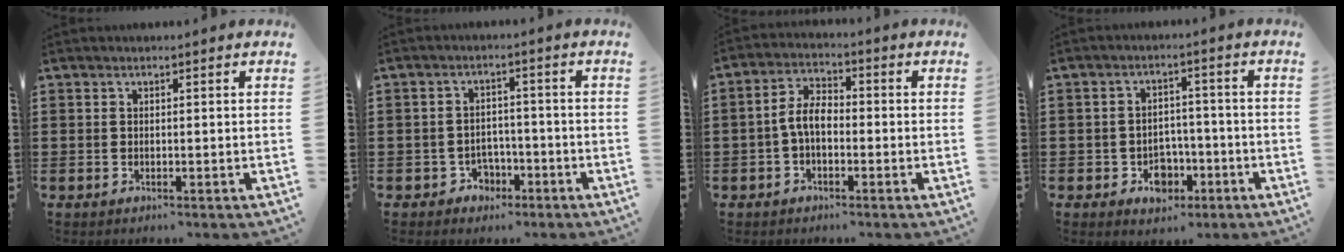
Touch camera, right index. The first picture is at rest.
{"total": 3.1, "force": [-2.0, 2.2, 0.7], "torque": [-0.020, 0.004, -0.044]}
{"total": 5.2, "force": [-1.0, 2.8, 4.2], "torque": [-0.098, 0.003, -0.025]}
{"total": 4.4, "force": [-2.2, 3.3, 2.0], "torque": [-0.034, 0.006, -0.043]}